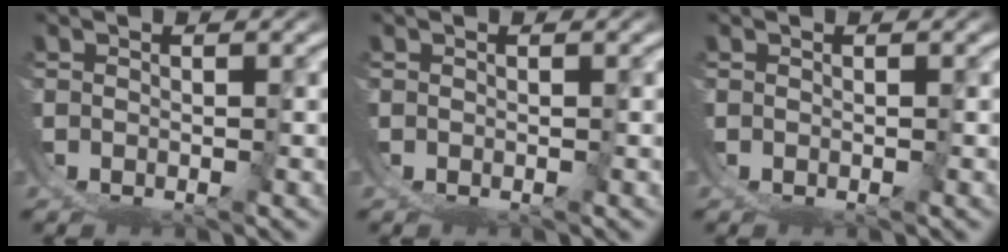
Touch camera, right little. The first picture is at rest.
{"total": 0.0}
{"total": 0.0}